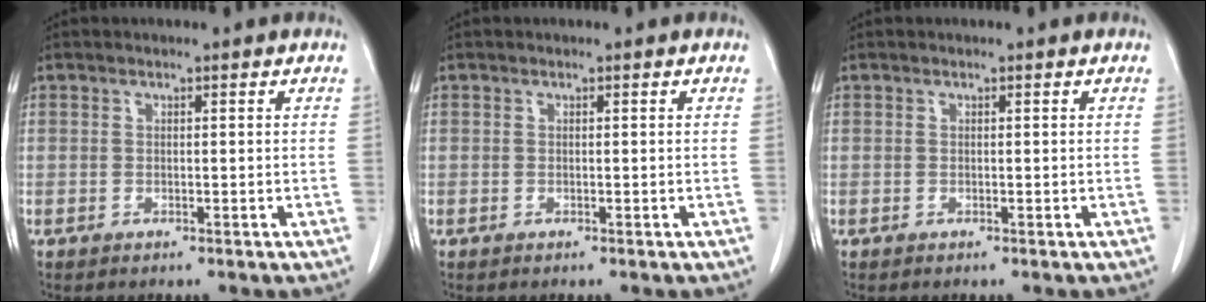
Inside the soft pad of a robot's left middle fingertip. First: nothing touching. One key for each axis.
{"total": 0.0}
{"total": 0.0}